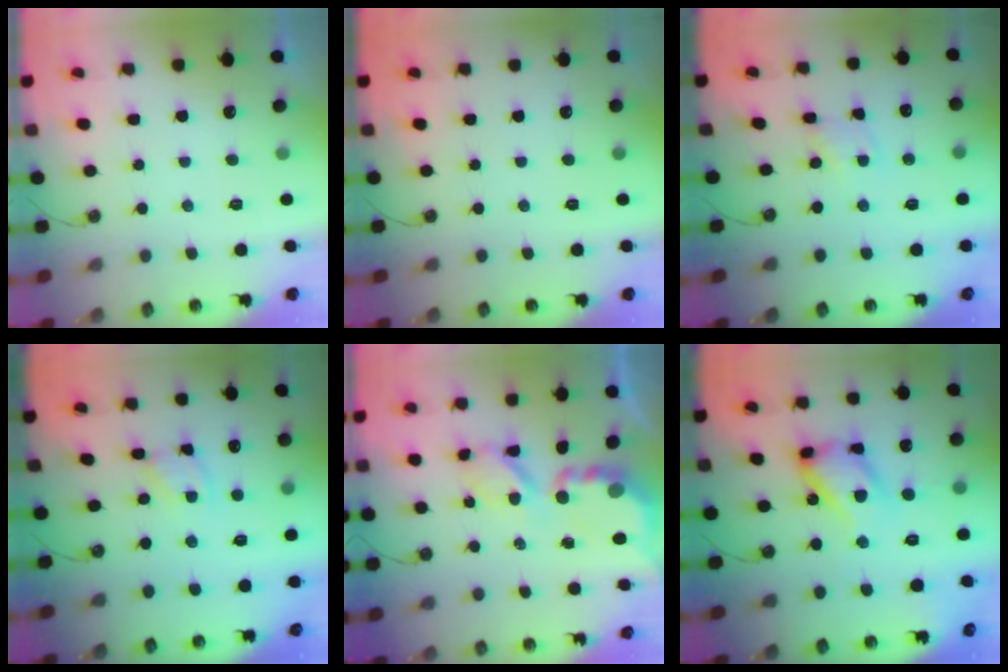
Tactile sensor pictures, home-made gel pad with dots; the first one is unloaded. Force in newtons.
{"total": 0.0}
{"total": 2.8, "press": 2.8, "slide": 0.3}
{"total": 2.5, "press": 2.5, "slide": 0.1}
{"total": 8.3, "press": 8.2, "slide": 0.7}
{"total": 16.3, "press": 16.3, "slide": 1.2}